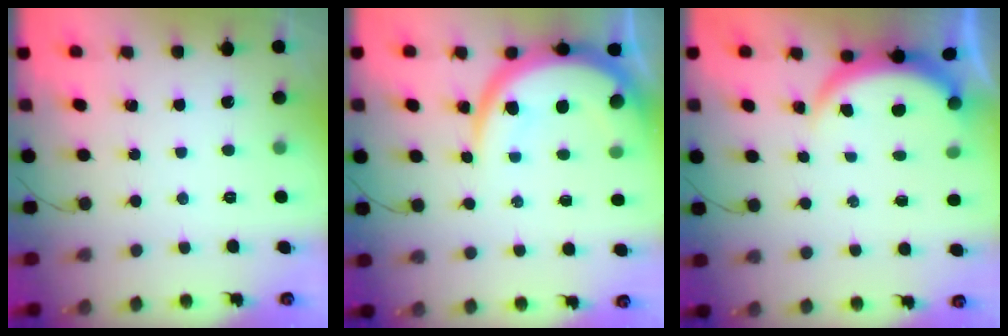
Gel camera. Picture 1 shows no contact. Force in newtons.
{"total": 11.7, "press": 11.6, "slide": 1.1}
{"total": 3.9, "press": 3.9, "slide": 0.2}